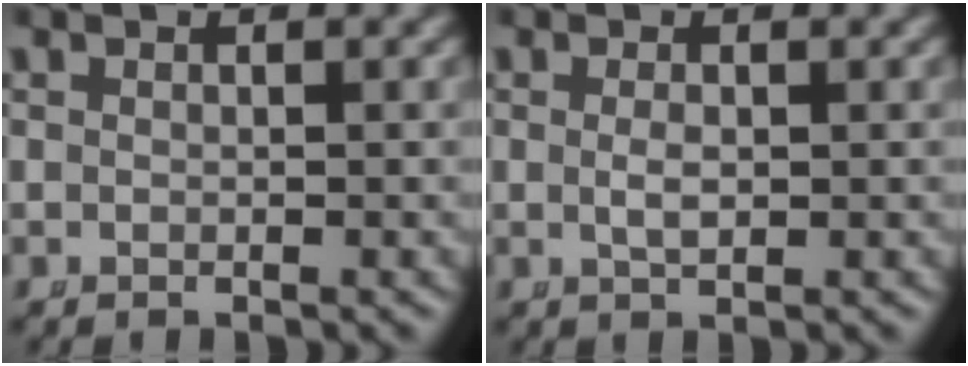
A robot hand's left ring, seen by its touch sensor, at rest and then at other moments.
{"total": 1.2, "force": [0.0, 0.4, 1.1], "torque": [-0.026, -0.010, 0.006]}